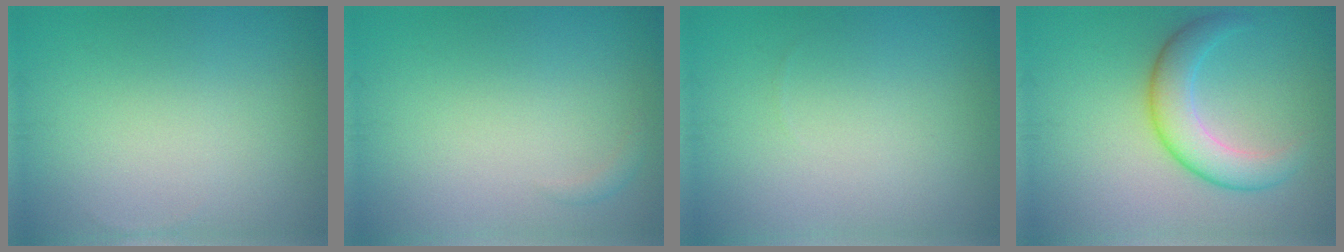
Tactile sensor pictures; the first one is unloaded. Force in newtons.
{"total": 0.6, "press": 0.6, "slide": 0.1}
{"total": 0.0}
{"total": 4.2, "press": 4.2, "slide": 0.1}